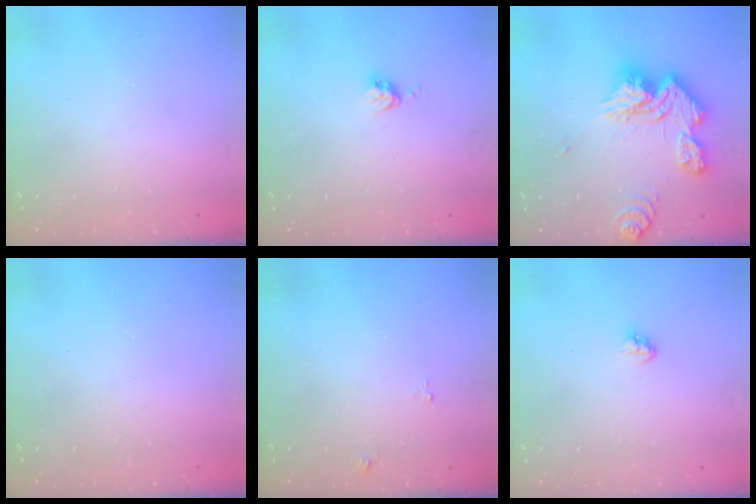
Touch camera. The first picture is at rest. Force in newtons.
{"total": 3.8, "press": 3.8, "slide": 0.5}
{"total": 18.7, "press": 18.6, "slide": 1.9}
{"total": 0.0}
{"total": 4.1, "press": 4.1, "slide": 0.4}
{"total": 3.4, "press": 3.4, "slide": 0.3}